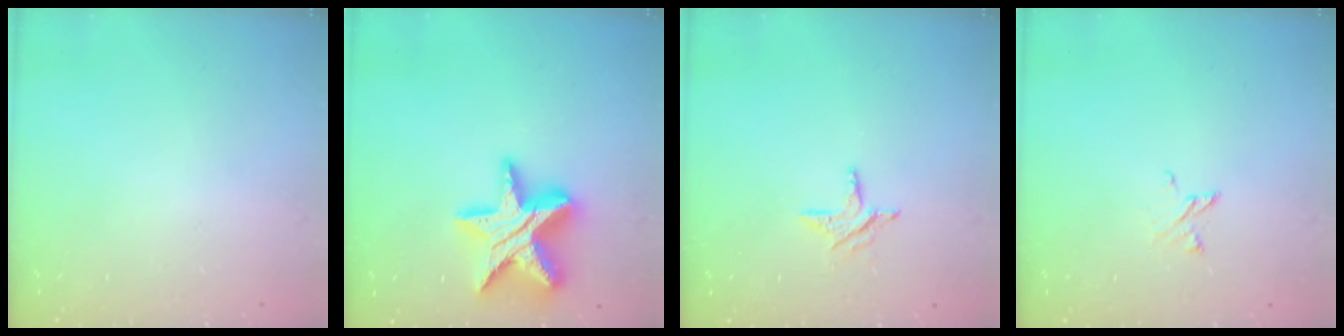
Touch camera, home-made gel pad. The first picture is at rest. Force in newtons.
{"total": 24.8, "press": 24.7, "slide": 2.2}
{"total": 6.5, "press": 6.5, "slide": 0.4}
{"total": 3.9, "press": 3.8, "slide": 0.4}